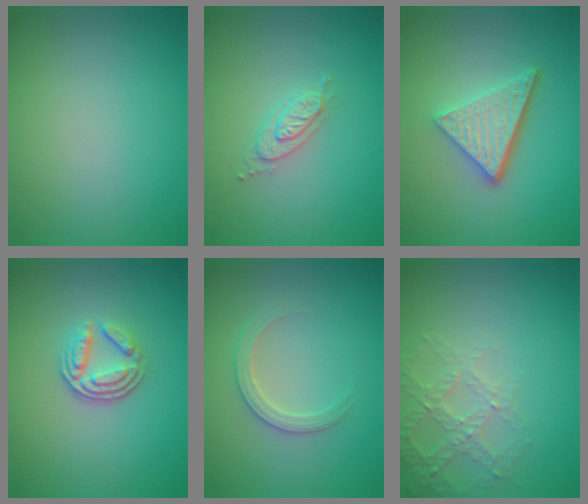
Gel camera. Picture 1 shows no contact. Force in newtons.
{"total": 2.2, "press": 2.2, "slide": 0.3}
{"total": 5.2, "press": 3.5, "slide": 3.8}
{"total": 3.6, "press": 2.7, "slide": 2.4}
{"total": 2.2, "press": 2.2, "slide": 0.2}
{"total": 2.8, "press": 2.7, "slide": 0.8}